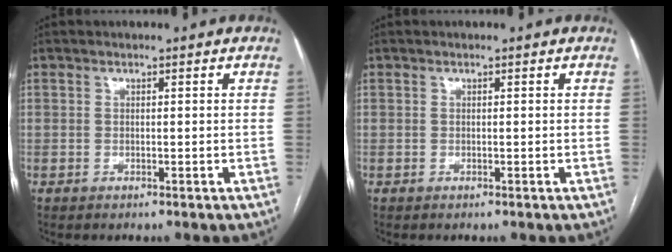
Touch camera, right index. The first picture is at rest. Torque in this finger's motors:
{"motor_torque": [0.00, 0.00, 0.00, 0.00]}